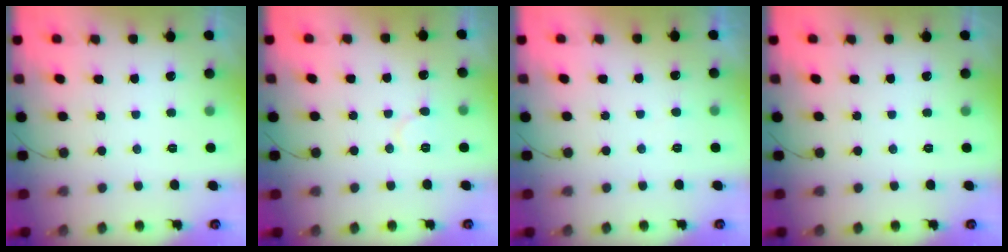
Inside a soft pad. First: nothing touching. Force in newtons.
{"total": 5.9, "press": 5.9, "slide": 0.7}
{"total": 3.5, "press": 3.5, "slide": 0.3}
{"total": 0.0}